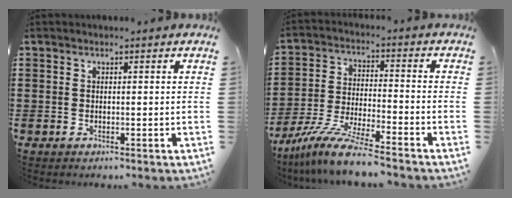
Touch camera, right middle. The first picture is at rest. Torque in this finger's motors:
{"motor_torque": [1.37, -0.77, 0.49, 0.17]}